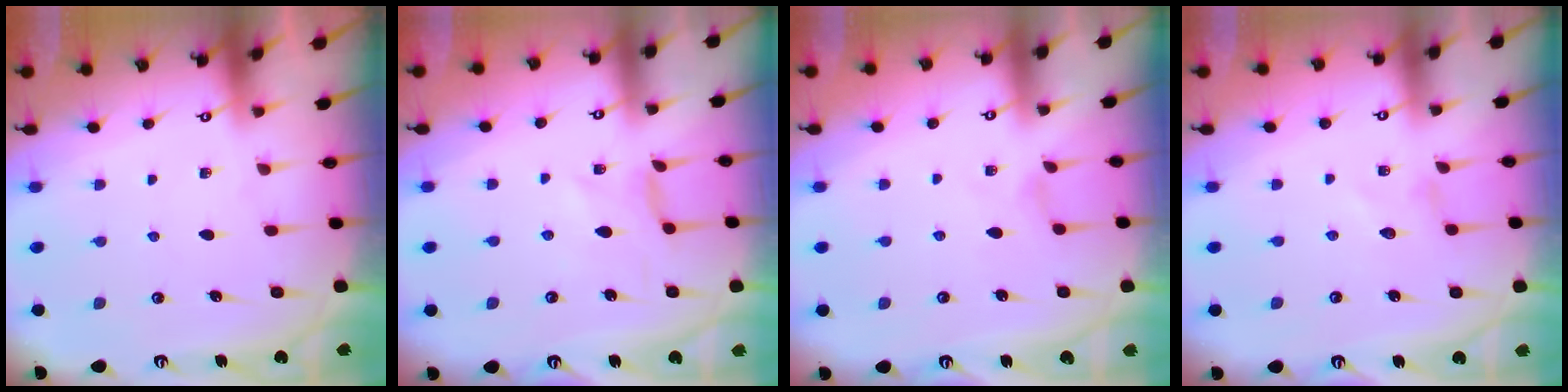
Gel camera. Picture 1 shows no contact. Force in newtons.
{"total": 1.0, "press": 0.9, "slide": 0.3}
{"total": 0.0}
{"total": 0.0}